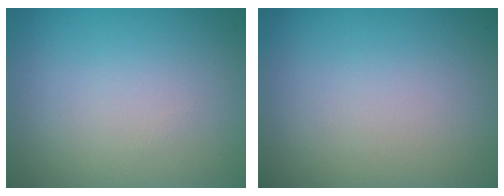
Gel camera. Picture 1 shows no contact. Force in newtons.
{"total": 0.0}